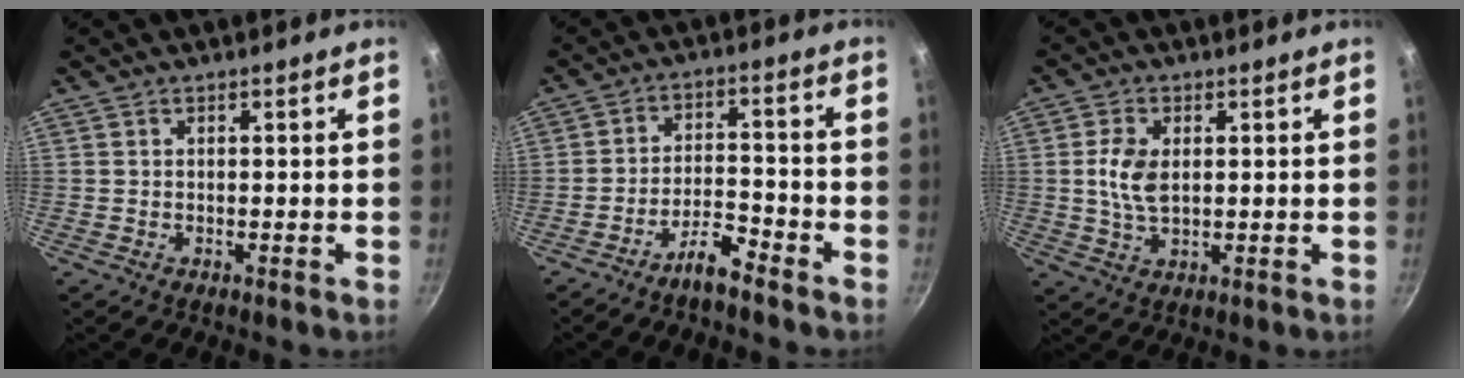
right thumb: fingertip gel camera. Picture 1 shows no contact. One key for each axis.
{"total": 5.7, "fx": -4.7, "fy": 1.3, "fz": 3.0, "tx": -0.058, "ty": 0.041, "tz": -0.082}
{"total": 6.3, "fx": 0.8, "fy": 3.7, "fz": 5.1, "tx": -0.097, "ty": -0.001, "tz": 0.015}